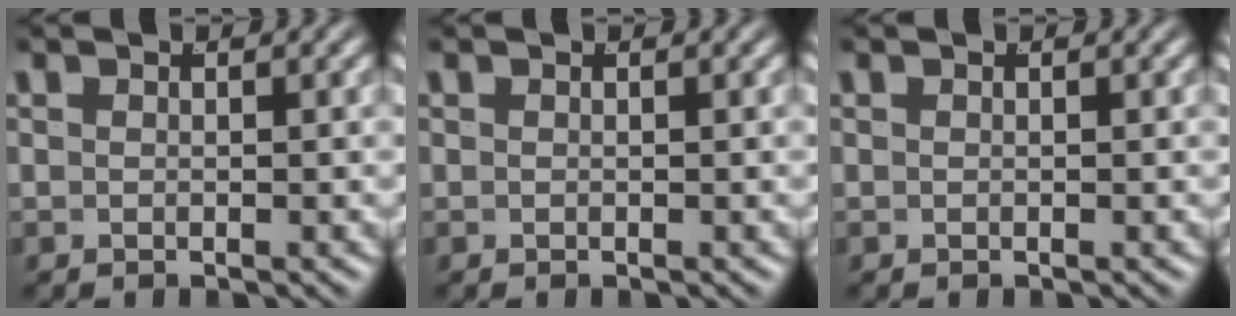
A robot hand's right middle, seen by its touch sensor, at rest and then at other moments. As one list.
[{"total": 0.0}, {"total": 0.0}]